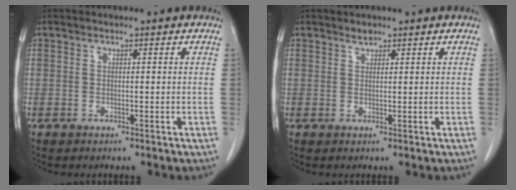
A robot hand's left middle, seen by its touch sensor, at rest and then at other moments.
{"total": 0.8, "force": [0.7, 0.3, 0.1], "torque": [-0.005, -0.004, 0.012]}